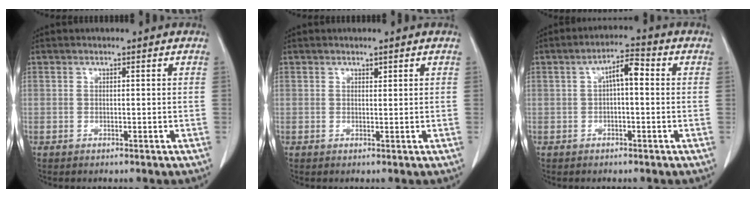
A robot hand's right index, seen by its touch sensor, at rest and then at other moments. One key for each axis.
{"total": 0.6, "fx": 0.4, "fy": 0.2, "fz": 0.3, "tx": -0.004, "ty": -0.004, "tz": 0.006}
{"total": 4.5, "fx": 0.4, "fy": 1.3, "fz": 4.2, "tx": -0.072, "ty": 0.020, "tz": 0.004}